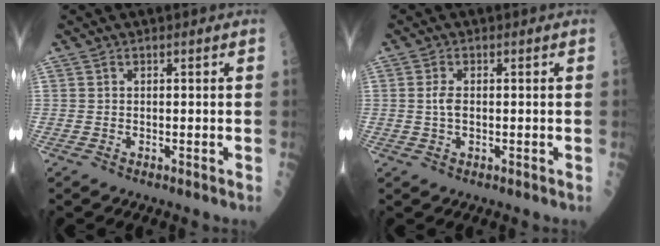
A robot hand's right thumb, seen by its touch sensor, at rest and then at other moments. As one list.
[{"total": 2.6, "force": [0.1, 1.4, 2.2], "torque": [-0.043, 0.000, 0.002]}]